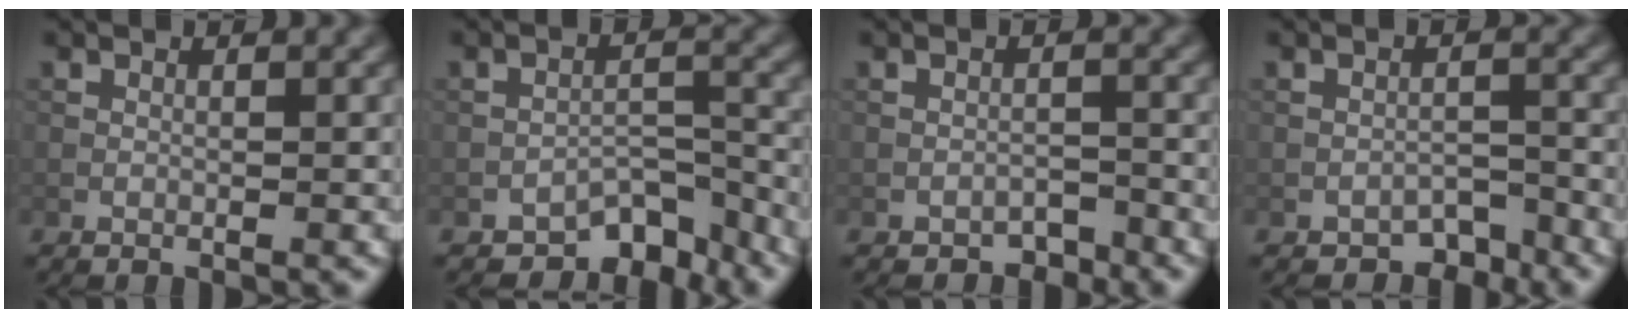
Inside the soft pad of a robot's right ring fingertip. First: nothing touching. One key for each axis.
{"total": 4.9, "fx": -4.0, "fy": 2.1, "fz": 1.8, "tx": -0.014, "ty": 0.003, "tz": -0.067}
{"total": 1.5, "fx": -1.3, "fy": 0.6, "fz": 0.2, "tx": -0.001, "ty": 0.006, "tz": -0.023}
{"total": 2.5, "fx": -2.1, "fy": 1.1, "fz": 0.8, "tx": -0.004, "ty": 0.006, "tz": -0.031}